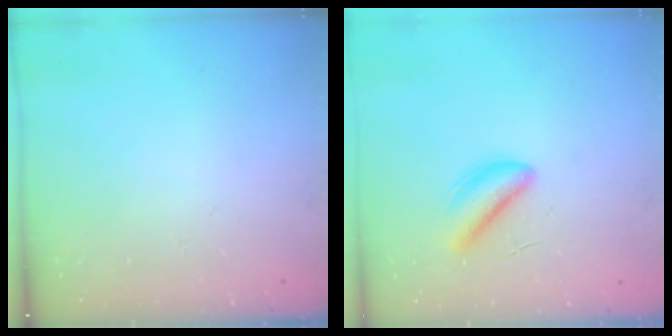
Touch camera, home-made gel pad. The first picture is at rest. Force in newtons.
{"total": 4.9, "press": 4.7, "slide": 1.4}